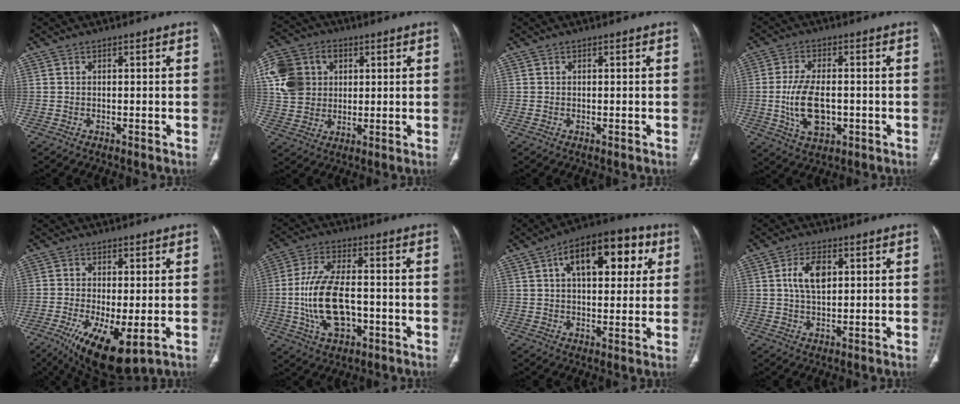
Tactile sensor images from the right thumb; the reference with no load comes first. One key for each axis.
{"total": 13.1, "fx": 3.0, "fy": 10.8, "fz": 6.7, "tx": -0.120, "ty": 0.008, "tz": 0.055}
{"total": 0.0}
{"total": 10.0, "fx": -1.4, "fy": 5.3, "fz": 8.4, "tx": -0.156, "ty": -0.001, "tz": -0.019}
{"total": 12.6, "fx": -5.0, "fy": 4.3, "fz": 10.7, "tx": -0.193, "ty": -0.019, "tz": -0.069}
{"total": 14.2, "fx": -2.2, "fy": 7.4, "fz": 11.9, "tx": -0.229, "ty": 0.012, "tz": -0.033}
{"total": 16.8, "fx": 5.9, "fy": 8.6, "fz": 13.1, "tx": -0.151, "ty": 0.014, "tz": 0.084}
{"total": 6.3, "fx": 1.7, "fy": 3.4, "fz": 5.0, "tx": -0.092, "ty": -0.002, "tz": 0.032}